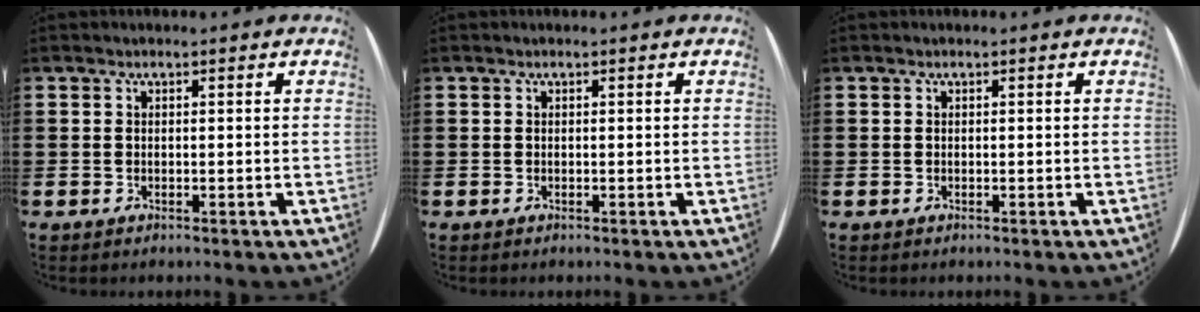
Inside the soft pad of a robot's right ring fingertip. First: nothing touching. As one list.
[{"total": 0.0}, {"total": 0.0}]